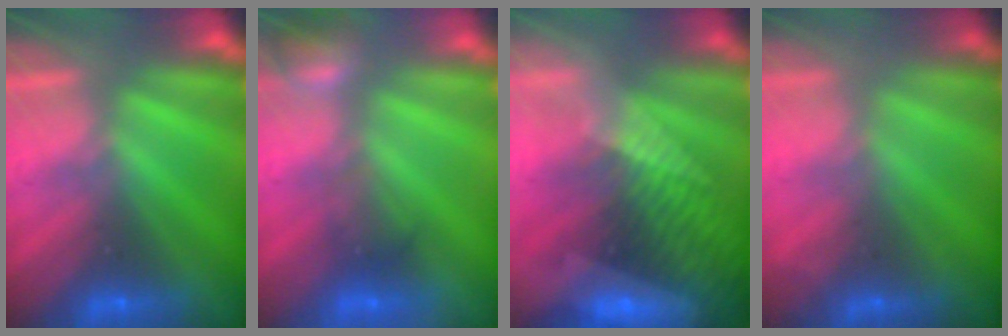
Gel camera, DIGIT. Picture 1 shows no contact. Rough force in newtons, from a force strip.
{"total": 2.6}
{"total": 10.8}
{"total": 1.8}